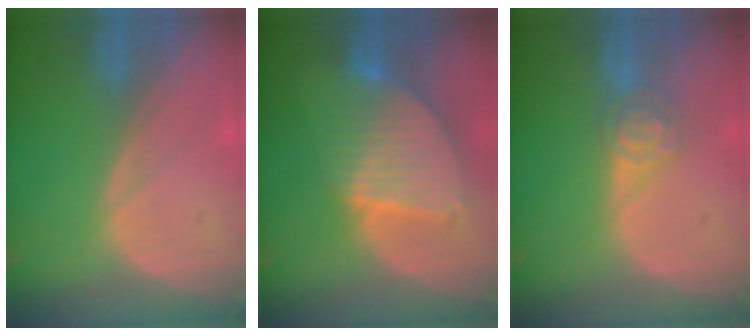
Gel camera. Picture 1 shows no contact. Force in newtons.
{"total": 8.7, "press": 7.5, "slide": 4.4}
{"total": 4.1, "press": 4.0, "slide": 0.8}